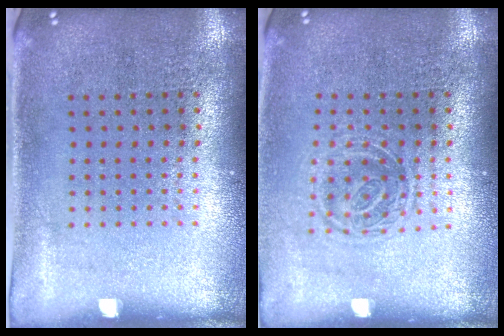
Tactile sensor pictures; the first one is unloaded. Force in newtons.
{"total": 1.3, "press": 1.1, "slide": 0.7}